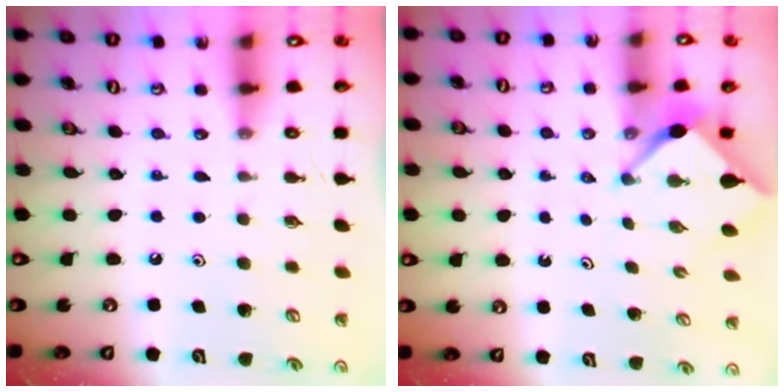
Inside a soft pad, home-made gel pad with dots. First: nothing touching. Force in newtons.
{"total": 2.6, "press": 2.6, "slide": 0.3}